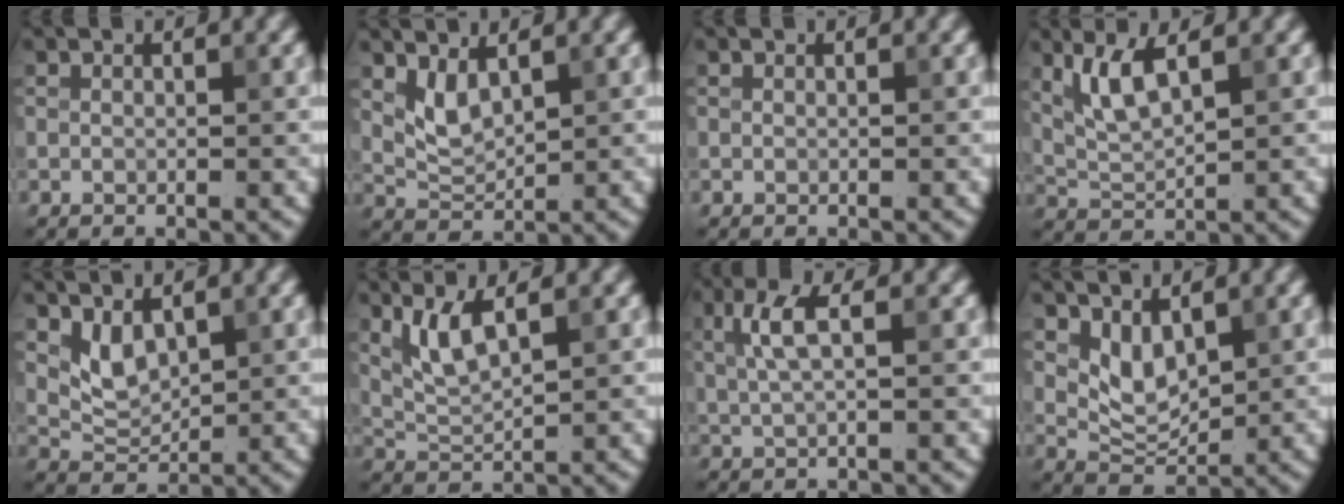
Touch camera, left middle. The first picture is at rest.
{"total": 2.4, "force": [1.3, 1.1, 1.6], "torque": [-0.038, -0.006, 0.033]}
{"total": 0.0}
{"total": 3.7, "force": [1.9, 1.0, 3.1], "torque": [-0.074, -0.003, 0.042]}
{"total": 2.5, "force": [1.3, 1.5, 1.6], "torque": [-0.034, -0.008, 0.033]}
{"total": 3.3, "force": [1.7, 0.8, 2.7], "torque": [-0.065, -0.006, 0.041]}
{"total": 3.1, "force": [0.9, 0.9, 2.8], "torque": [-0.061, 0.005, 0.019]}
{"total": 3.0, "force": [1.4, 1.7, 2.1], "torque": [-0.042, -0.009, 0.034]}